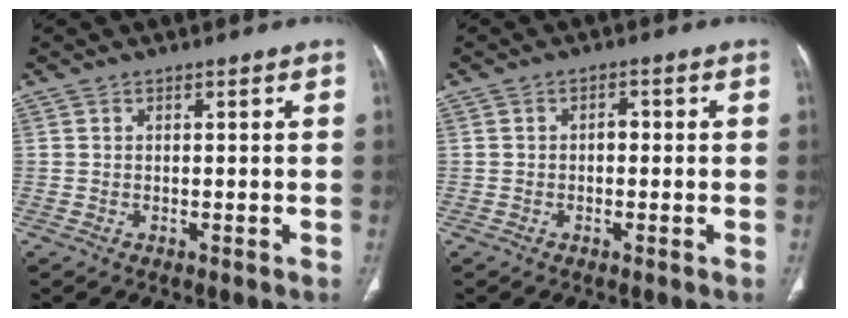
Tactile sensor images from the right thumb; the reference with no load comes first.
{"total": 1.6, "force": [-0.3, 1.1, 1.1], "torque": [-0.009, 0.006, -0.008]}